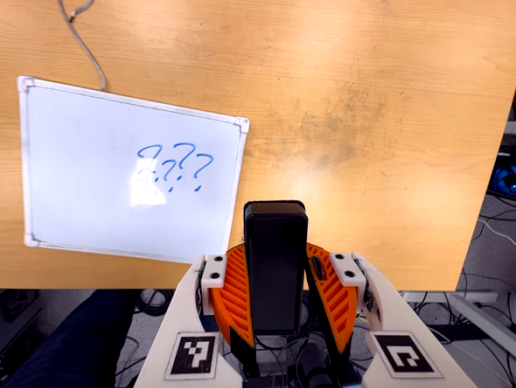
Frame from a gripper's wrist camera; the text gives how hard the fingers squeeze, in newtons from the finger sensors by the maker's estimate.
{"total": 5.6, "left": 5.0, "right": 6.2}